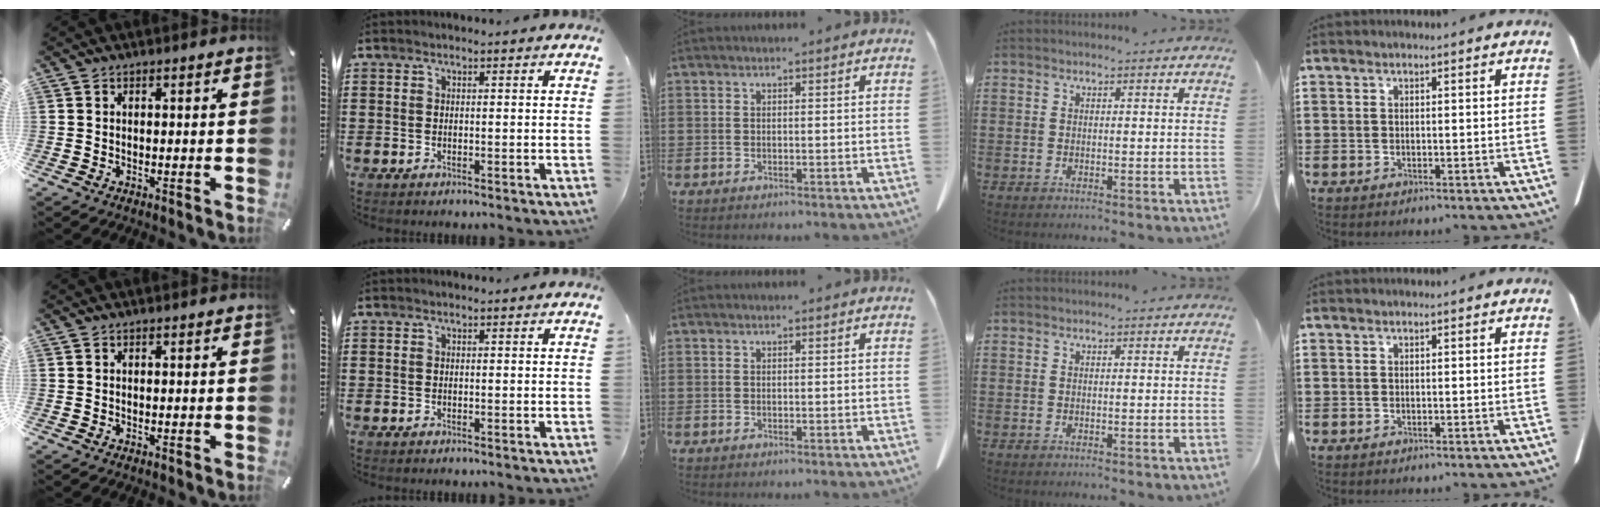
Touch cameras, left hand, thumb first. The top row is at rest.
{}